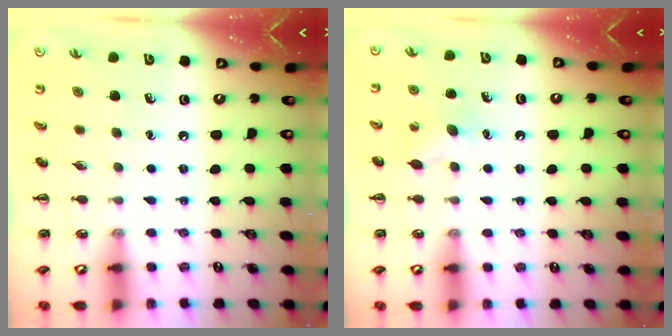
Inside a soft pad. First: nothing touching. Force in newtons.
{"total": 6.5, "press": 6.3, "slide": 1.6}